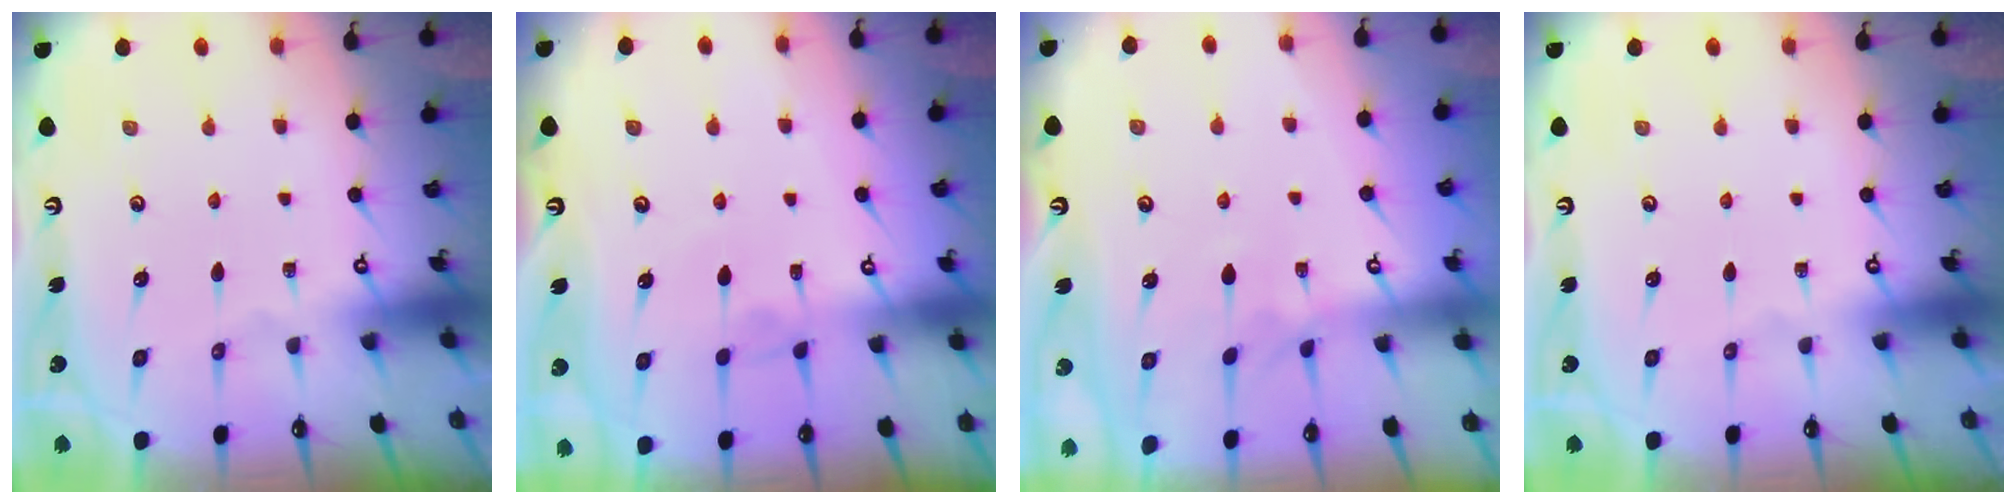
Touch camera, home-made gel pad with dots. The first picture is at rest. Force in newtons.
{"total": 2.9, "press": 2.9, "slide": 0.3}
{"total": 3.5, "press": 3.5, "slide": 0.3}
{"total": 0.0}